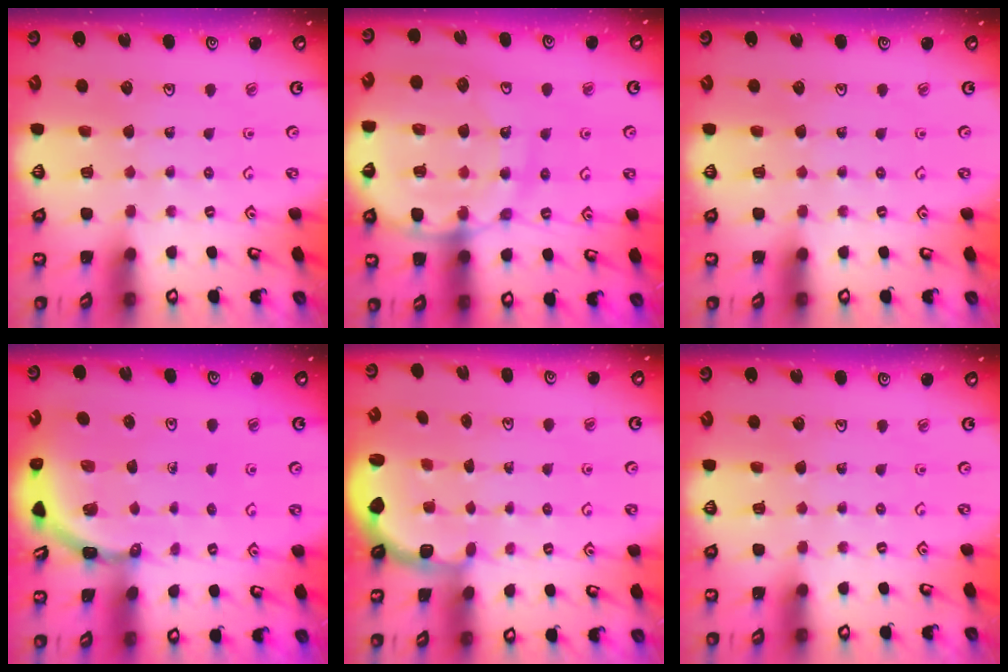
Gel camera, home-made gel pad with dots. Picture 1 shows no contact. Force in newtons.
{"total": 19.4, "press": 19.2, "slide": 3.3}
{"total": 0.0}
{"total": 3.5, "press": 3.5, "slide": 0.3}
{"total": 3.0, "press": 2.2, "slide": 2.0}
{"total": 0.0}